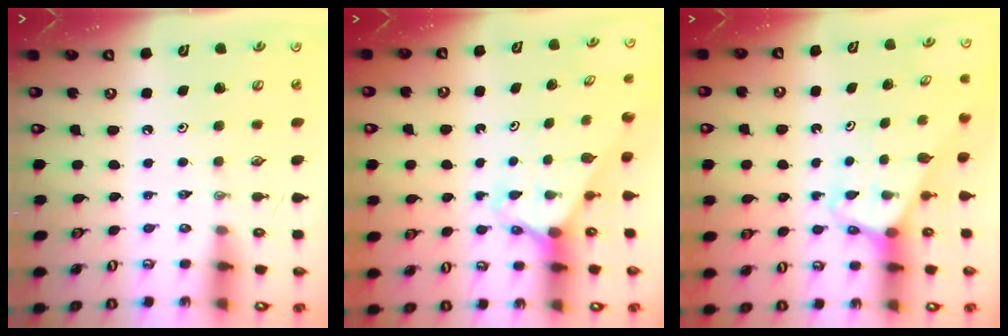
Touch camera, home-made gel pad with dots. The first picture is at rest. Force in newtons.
{"total": 2.3, "press": 2.3, "slide": 0.2}
{"total": 3.0, "press": 3.0, "slide": 0.2}